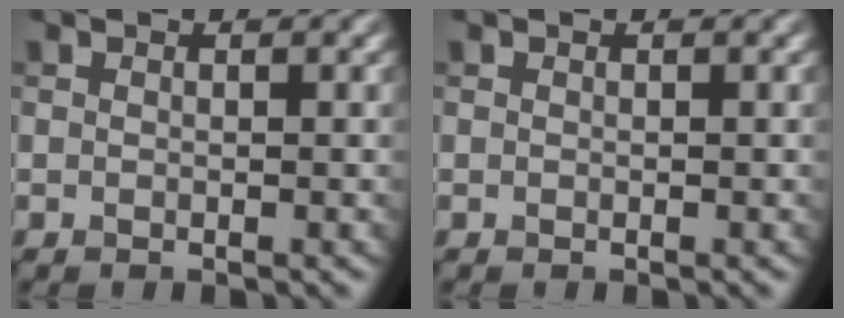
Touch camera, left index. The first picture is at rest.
{"total": 0.0}